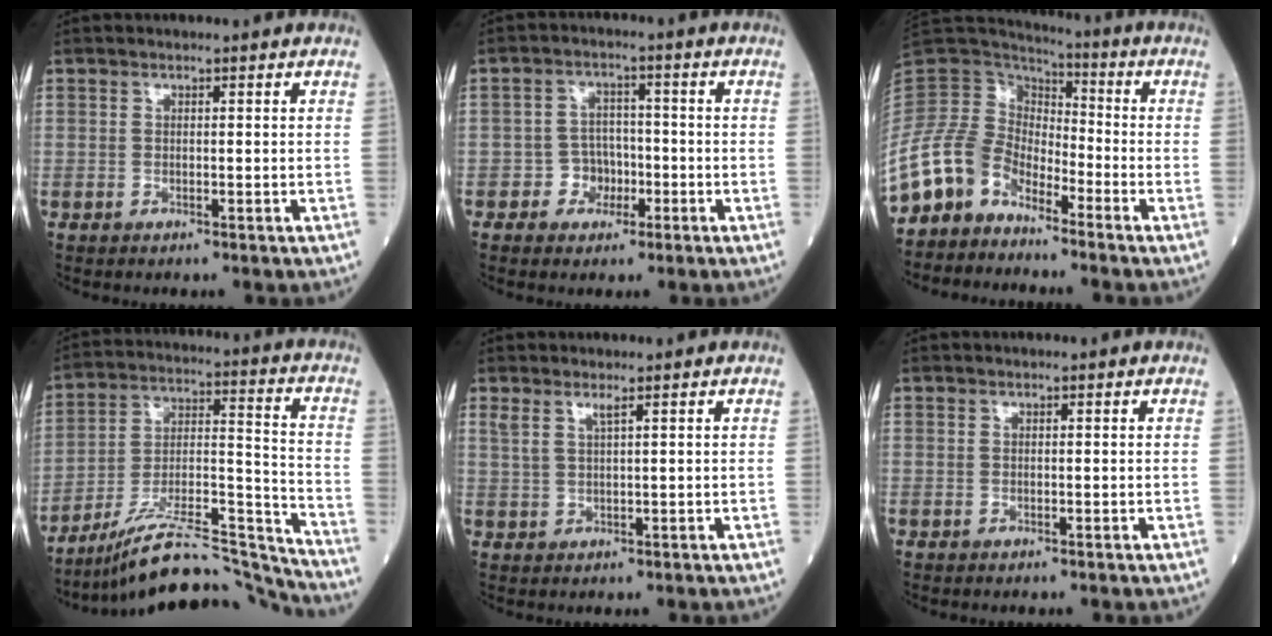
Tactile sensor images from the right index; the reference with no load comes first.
{"total": 4.1, "force": [-1.5, 3.6, 1.1], "torque": [-0.006, 0.012, -0.026]}
{"total": 12.3, "force": [-9.4, 6.4, 4.8], "torque": [-0.119, 0.029, -0.192]}
{"total": 18.9, "force": [-18.1, -0.2, 5.5], "torque": [-0.100, 0.029, -0.302]}
{"total": 2.0, "force": [1.3, -0.1, 1.4], "torque": [-0.038, 0.003, 0.032]}
{"total": 0.0}